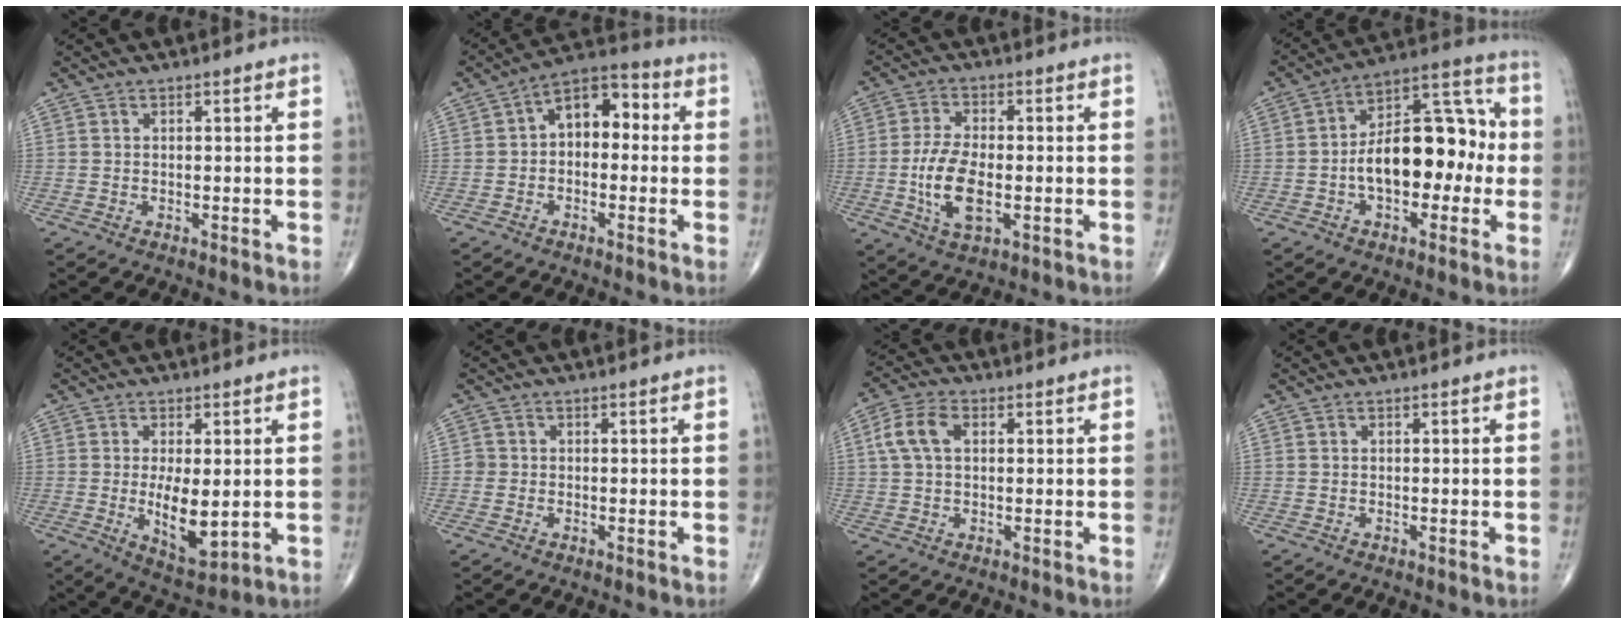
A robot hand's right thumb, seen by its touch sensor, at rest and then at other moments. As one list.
[{"total": 9.3, "force": [0.5, 5.9, 7.2], "torque": [-0.079, 0.035, -0.010]}, {"total": 10.0, "force": [-1.8, 4.8, 8.5], "torque": [-0.167, 0.001, -0.034]}, {"total": 17.1, "force": [-1.9, 9.7, 13.9], "torque": [-0.191, 0.050, -0.037]}, {"total": 8.6, "force": [-0.5, 3.6, 7.8], "torque": [-0.118, -0.022, 0.003]}, {"total": 1.1, "force": [-0.2, 1.0, 0.1], "torque": [0.006, 0.004, -0.004]}, {"total": 6.8, "force": [1.6, 4.1, 5.1], "torque": [-0.108, 0.017, 0.029]}, {"total": 0.0}]